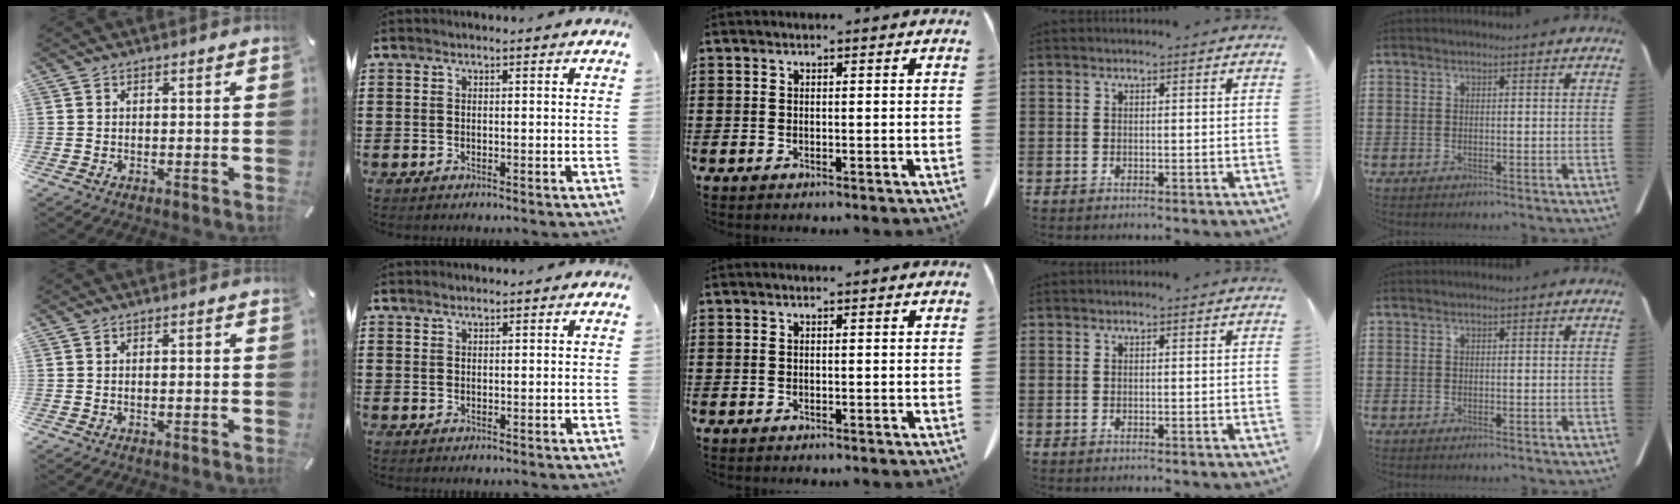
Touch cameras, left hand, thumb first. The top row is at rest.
{"thumb": {"total": 1.1, "force": [-0.2, 0.3, 1.0], "torque": [-0.018, 0.000, -0.003]}, "index": {"total": 1.0, "force": [0.9, 0.2, 0.2], "torque": [-0.005, 0.002, 0.017]}}